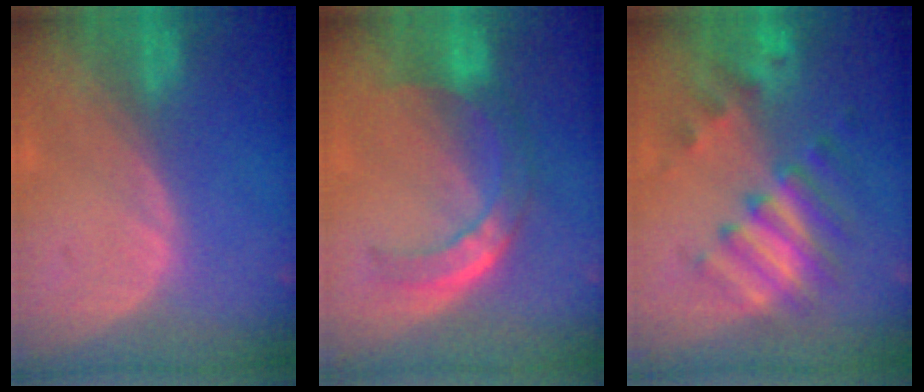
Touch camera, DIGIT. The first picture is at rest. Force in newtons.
{"total": 7.8, "press": 6.5, "slide": 4.3}
{"total": 8.2, "press": 7.8, "slide": 2.8}